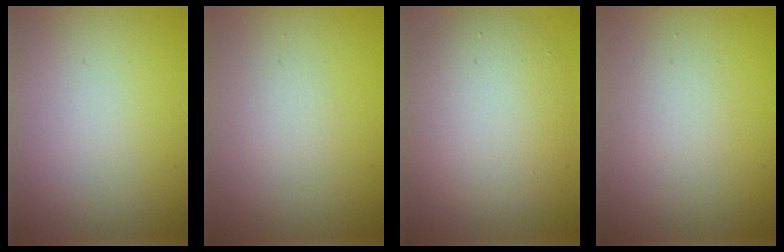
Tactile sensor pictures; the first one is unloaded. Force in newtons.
{"total": 0.9, "press": 0.9, "slide": 0.0}
{"total": 7.2, "press": 7.2, "slide": 0.3}
{"total": 1.3, "press": 1.3, "slide": 0.1}